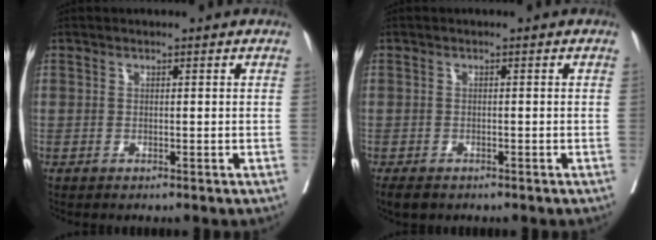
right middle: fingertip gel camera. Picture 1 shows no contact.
{"total": 2.9, "force": [-2.3, 1.4, 1.2], "torque": [-0.019, -0.005, -0.033]}